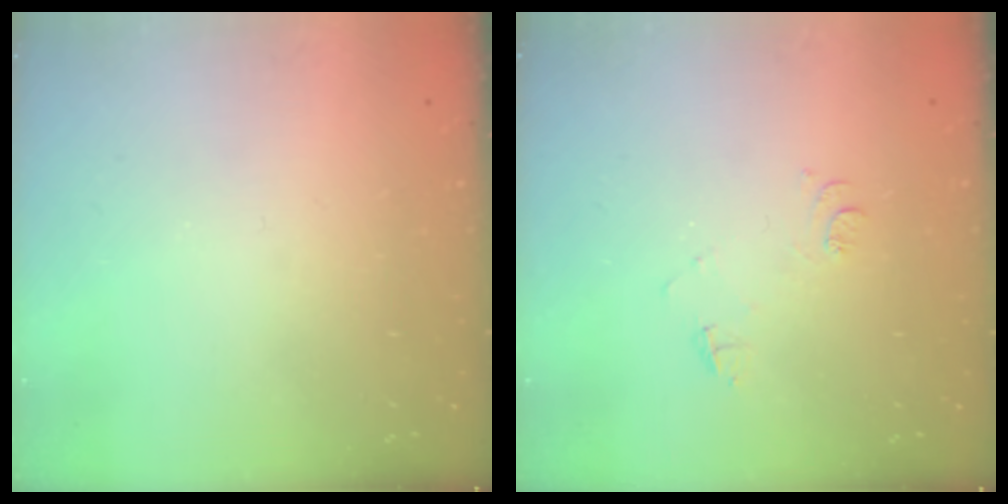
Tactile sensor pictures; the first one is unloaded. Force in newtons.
{"total": 7.2, "press": 7.1, "slide": 0.7}